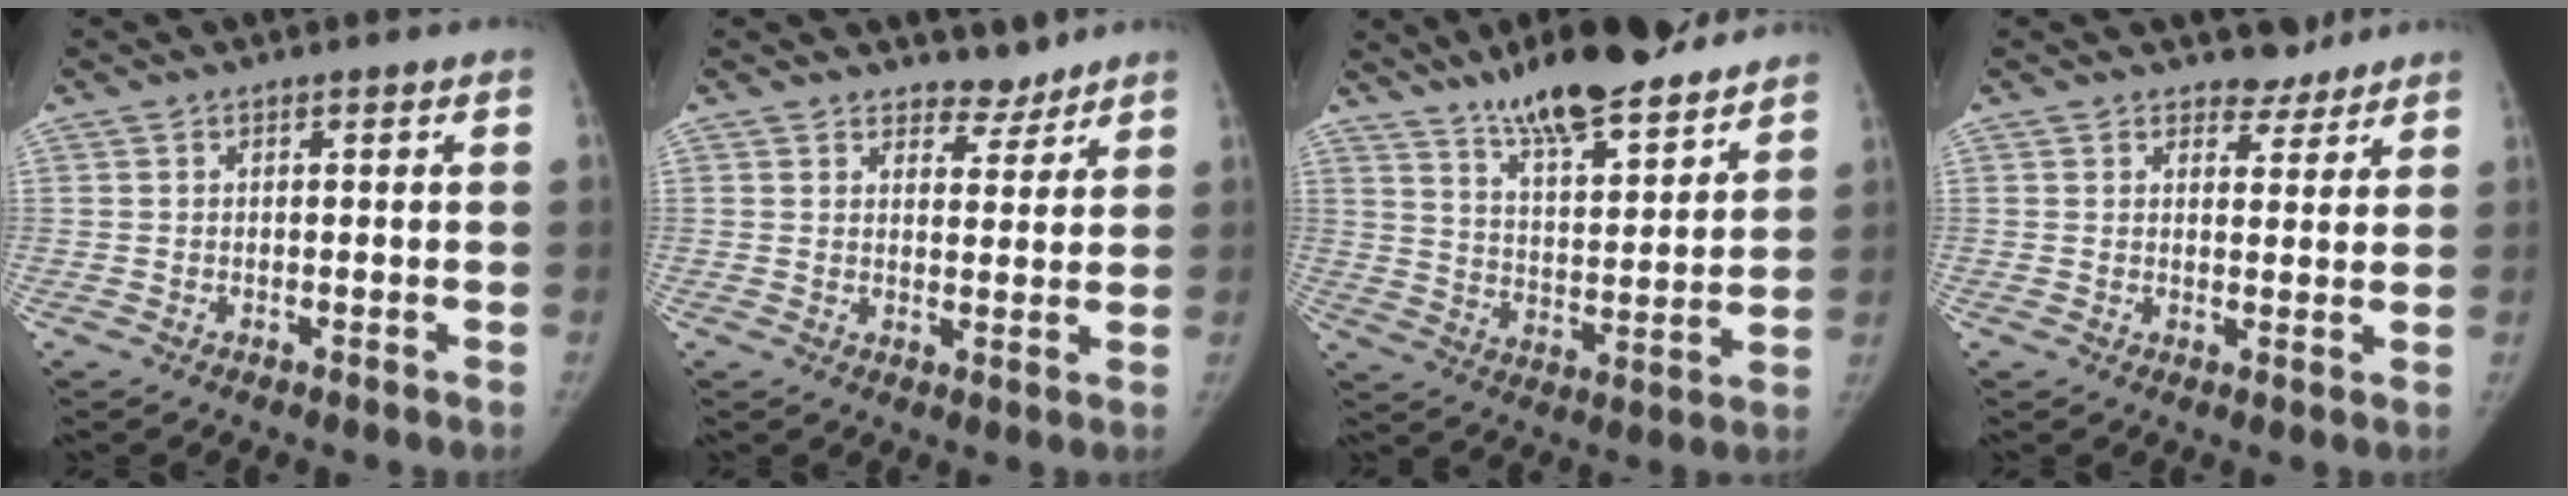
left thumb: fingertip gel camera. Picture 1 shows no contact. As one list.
[{"total": 4.0, "force": [3.6, 1.8, 0.3], "torque": [0.022, -0.028, 0.051]}, {"total": 18.4, "force": [14.4, 4.7, 10.4], "torque": [-0.131, -0.072, 0.236]}, {"total": 3.6, "force": [3.1, 1.8, 0.1], "torque": [0.023, -0.023, 0.039]}]